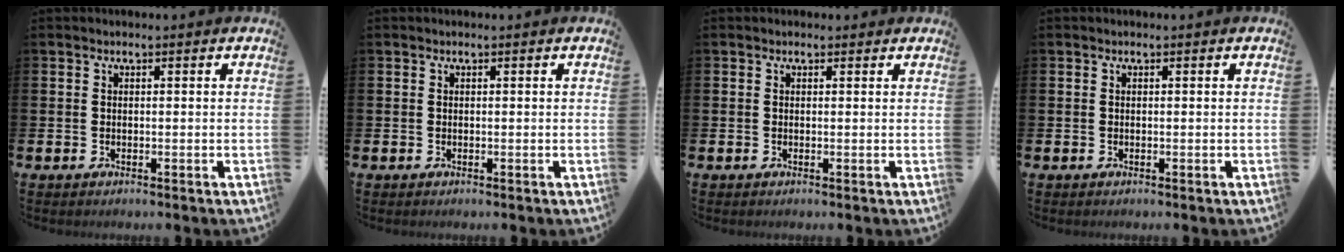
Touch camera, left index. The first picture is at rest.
{"total": 0.0}
{"total": 0.0}
{"total": 0.0}